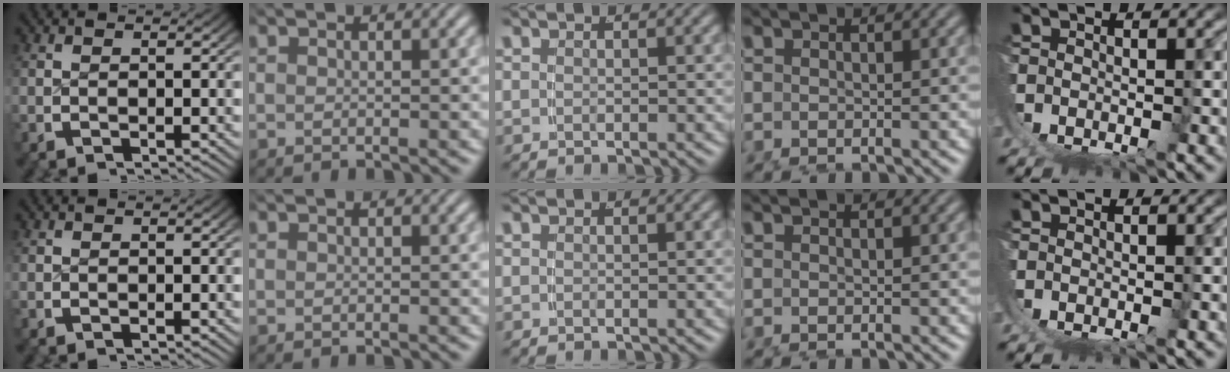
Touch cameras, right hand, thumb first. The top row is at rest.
{}